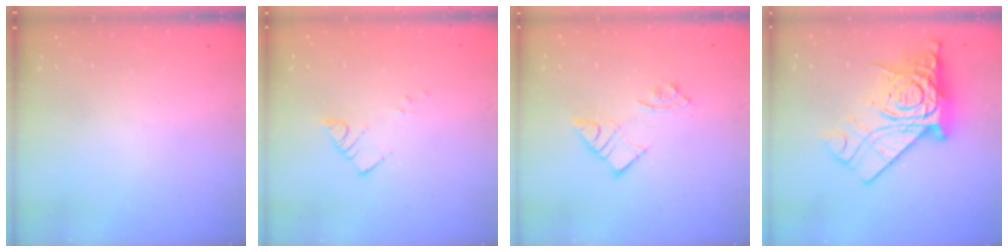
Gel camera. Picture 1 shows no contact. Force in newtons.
{"total": 3.6, "press": 3.6, "slide": 0.2}
{"total": 9.2, "press": 9.2, "slide": 0.6}
{"total": 23.5, "press": 23.4, "slide": 1.9}